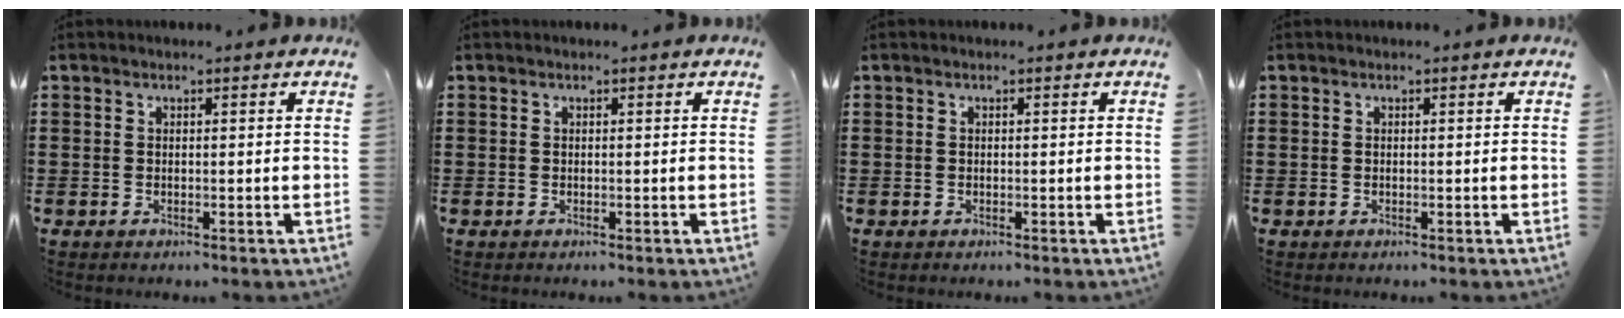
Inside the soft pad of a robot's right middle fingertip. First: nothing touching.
{"total": 0.0}
{"total": 0.0}
{"total": 0.0}